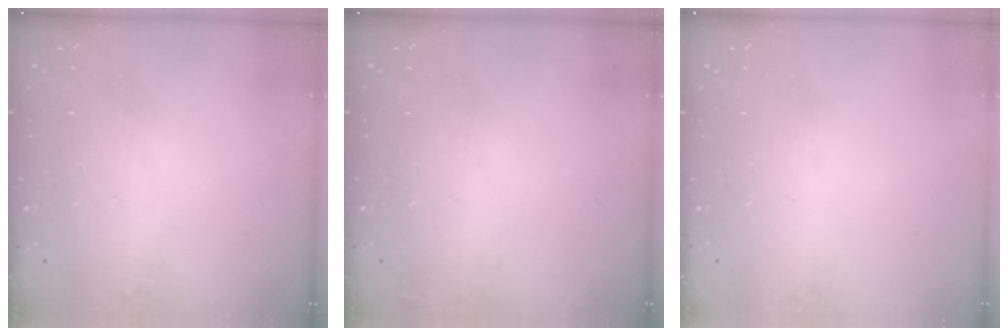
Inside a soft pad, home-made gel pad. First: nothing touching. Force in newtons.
{"total": 2.5, "press": 2.4, "slide": 0.8}
{"total": 0.0}